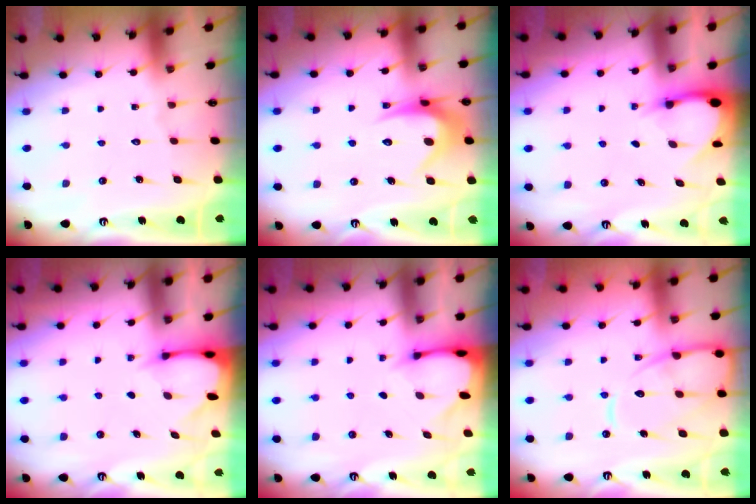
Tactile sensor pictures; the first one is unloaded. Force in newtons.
{"total": 11.0, "press": 11.0, "slide": 0.4}
{"total": 3.5, "press": 3.5, "slide": 0.2}
{"total": 2.4, "press": 2.4, "slide": 0.3}
{"total": 2.5, "press": 2.5, "slide": 0.0}
{"total": 12.1, "press": 12.0, "slide": 1.6}